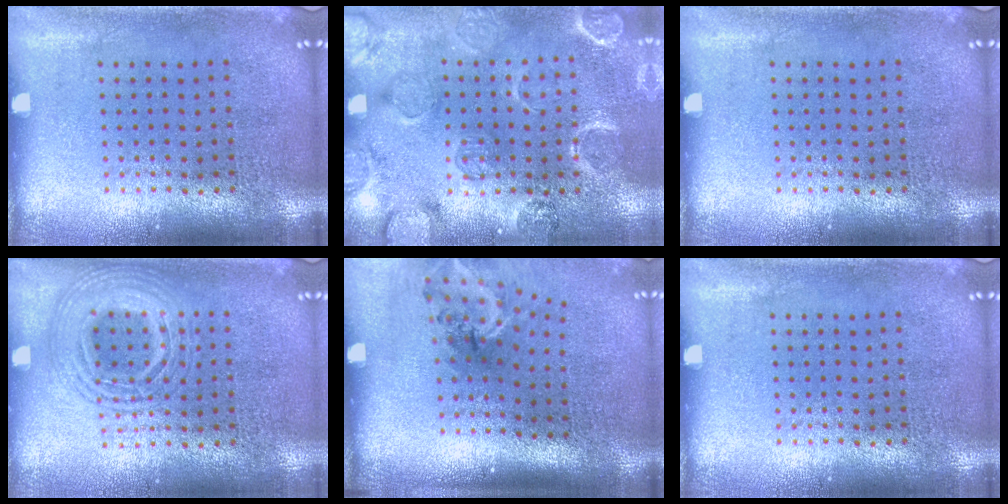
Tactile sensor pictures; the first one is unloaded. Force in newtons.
{"total": 2.4, "press": 2.2, "slide": 0.8}
{"total": 0.0}
{"total": 2.8, "press": 2.8, "slide": 0.4}
{"total": 1.8, "press": 1.2, "slide": 1.4}
{"total": 0.0}